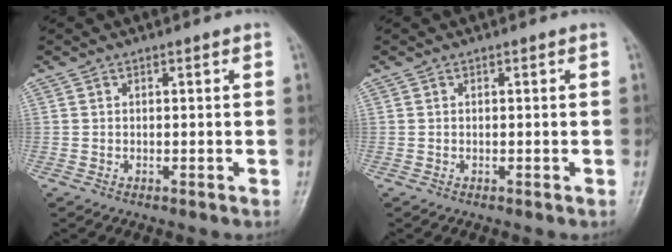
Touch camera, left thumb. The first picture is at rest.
{"total": 0.0}